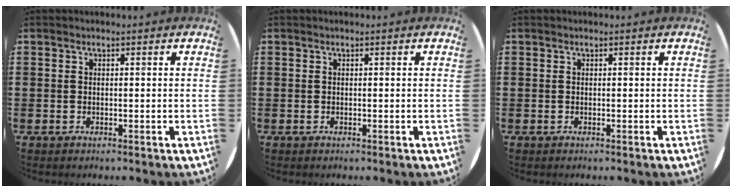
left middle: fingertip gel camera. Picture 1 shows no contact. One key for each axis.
{"total": 0.0}
{"total": 0.0}